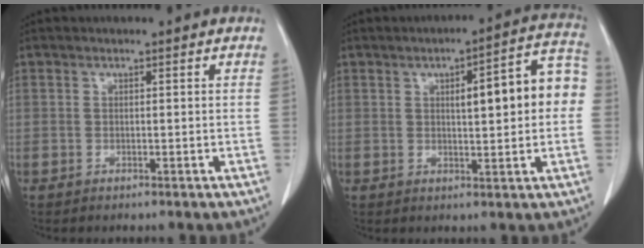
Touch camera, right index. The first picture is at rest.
{"total": 10.8, "force": [1.1, 2.4, 10.5], "torque": [-0.134, 0.036, 0.015]}